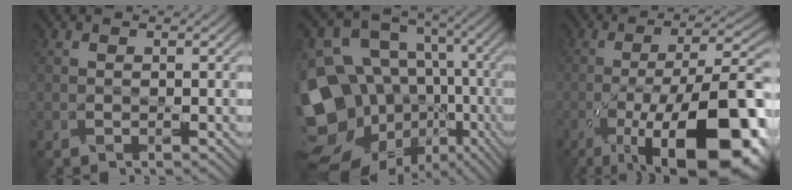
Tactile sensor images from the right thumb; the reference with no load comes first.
{"total": 19.6, "force": [-7.0, 14.9, 10.6], "torque": [-0.260, -0.015, -0.081]}
{"total": 17.9, "force": [-8.6, 5.9, 14.5], "torque": [-0.205, -0.001, -0.136]}